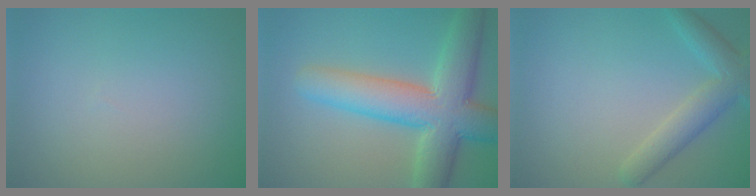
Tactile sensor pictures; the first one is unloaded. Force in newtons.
{"total": 9.3, "press": 9.3, "slide": 0.5}
{"total": 3.7, "press": 3.7, "slide": 0.1}